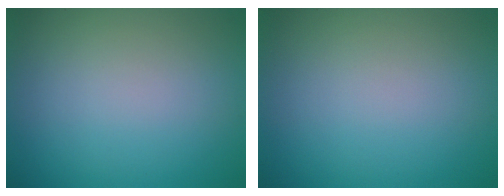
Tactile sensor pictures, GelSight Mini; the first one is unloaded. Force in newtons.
{"total": 0.0}